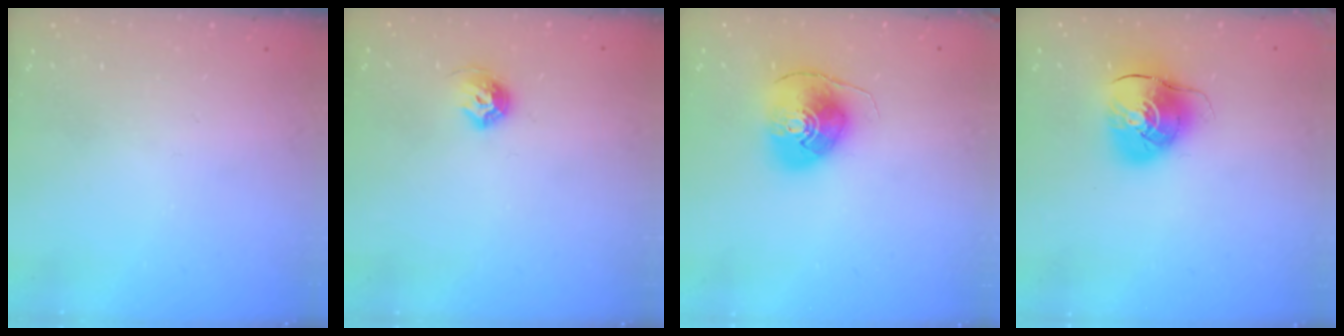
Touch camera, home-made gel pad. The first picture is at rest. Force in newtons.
{"total": 7.6, "press": 7.5, "slide": 1.1}
{"total": 10.0, "press": 9.9, "slide": 1.4}
{"total": 10.2, "press": 10.1, "slide": 1.3}